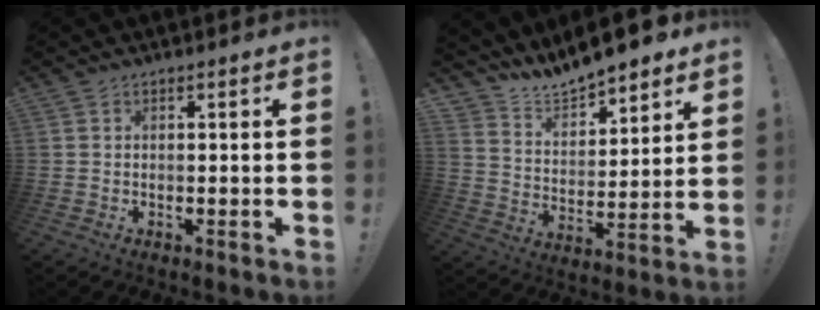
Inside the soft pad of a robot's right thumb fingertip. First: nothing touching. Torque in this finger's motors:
{"motor_torque": [0.73, 1.01, 0.38, 0.39, 0.01]}